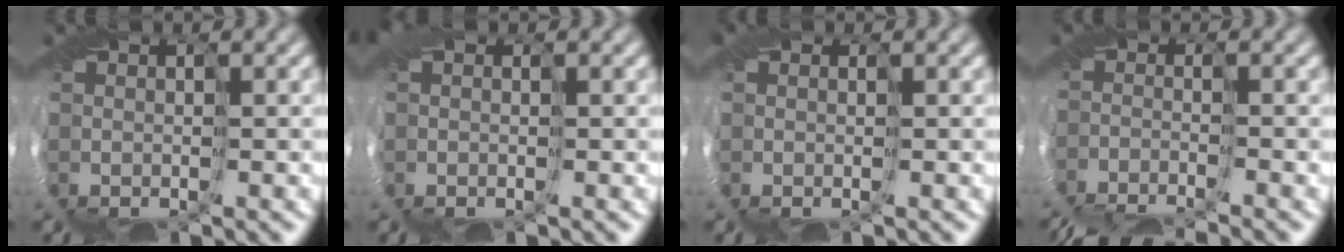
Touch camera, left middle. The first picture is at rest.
{"total": 0.0}
{"total": 0.0}
{"total": 8.3, "force": [-8.3, -0.1, 0.6], "torque": [-0.025, -0.031, -0.113]}